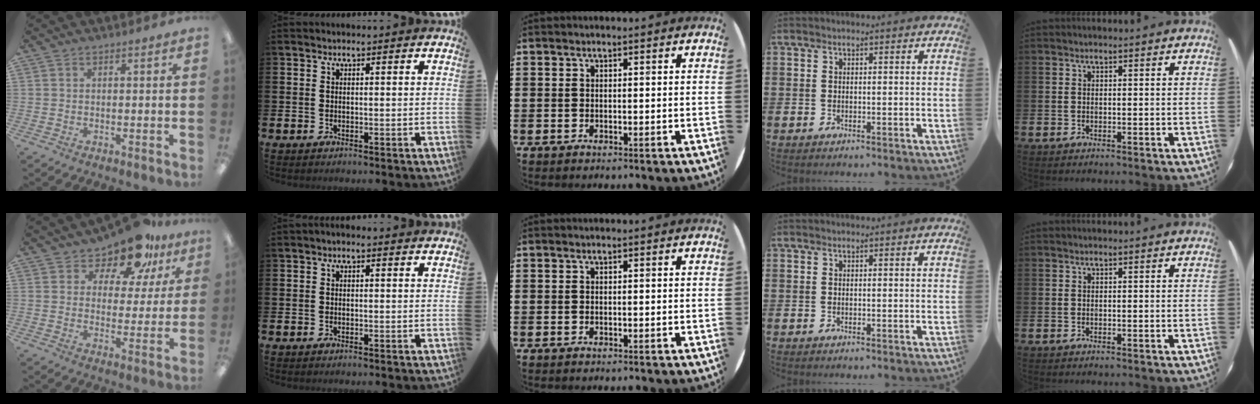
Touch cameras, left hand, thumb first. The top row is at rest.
{"thumb": {"total": 12.4, "force": [9.9, 5.4, 5.0], "torque": [-0.088, -0.064, 0.179]}, "index": {"total": 0.5, "force": [-0.3, 0.1, 0.4], "torque": [-0.006, 0.000, -0.007]}}